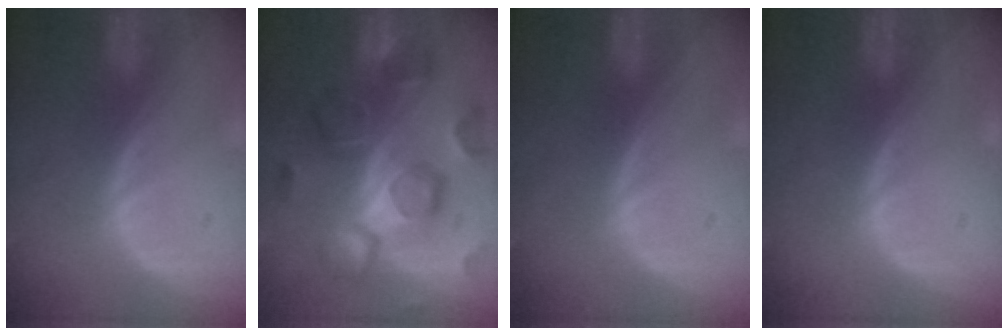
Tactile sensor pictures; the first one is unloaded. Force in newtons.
{"total": 11.5, "press": 11.4, "slide": 1.0}
{"total": 0.0}
{"total": 0.0}